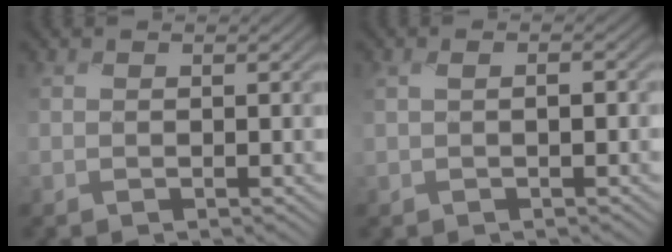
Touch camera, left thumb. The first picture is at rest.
{"total": 2.3, "force": [-0.1, 1.1, 2.0], "torque": [-0.038, 0.004, -0.001]}